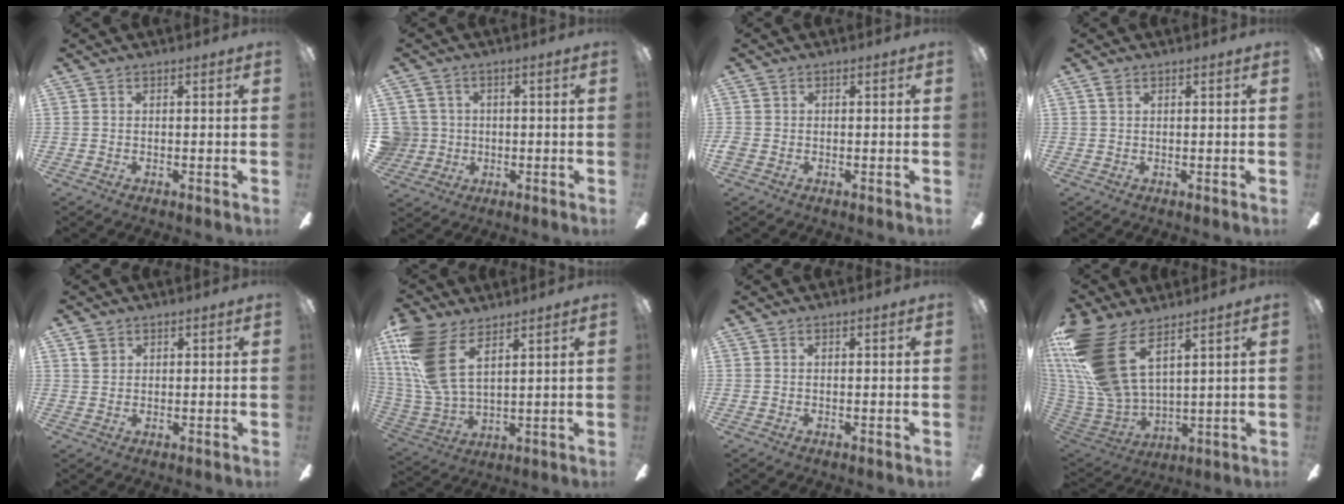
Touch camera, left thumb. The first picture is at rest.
{"total": 5.9, "force": [0.2, 5.8, 0.8], "torque": [-0.040, 0.006, 0.009]}
{"total": 1.4, "force": [-0.7, 1.0, 0.5], "torque": [-0.007, 0.002, -0.012]}
{"total": 0.9, "force": [0.5, 0.4, 0.6], "torque": [-0.013, 0.004, 0.008]}
{"total": 1.9, "force": [1.2, 1.4, 0.5], "torque": [0.006, -0.009, 0.021]}
{"total": 15.6, "force": [8.2, 7.1, 11.2], "torque": [-0.262, -0.039, 0.150]}
{"total": 0.0}
{"total": 22.8, "force": [11.3, 10.9, 16.5], "torque": [-0.382, -0.055, 0.207]}